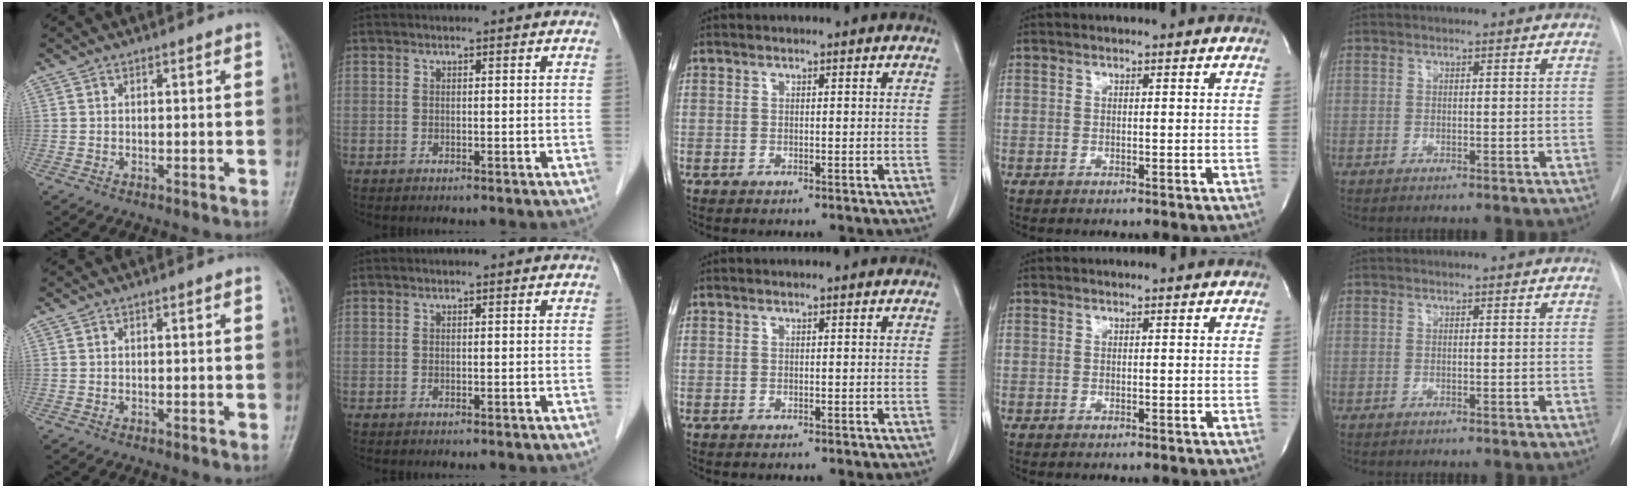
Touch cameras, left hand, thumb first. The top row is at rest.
{}